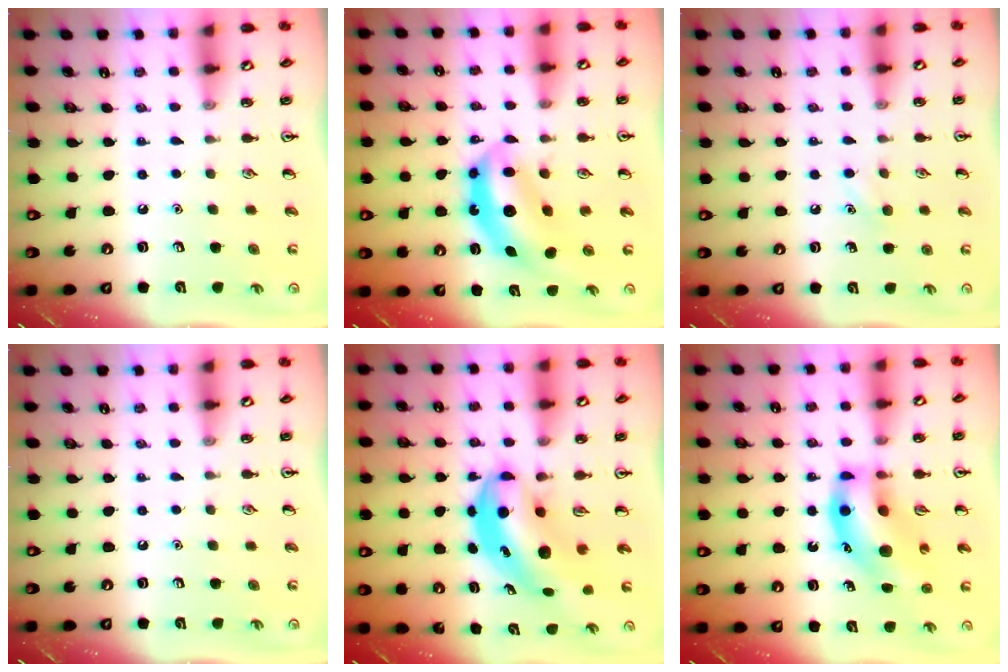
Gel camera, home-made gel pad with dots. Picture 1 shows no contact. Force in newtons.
{"total": 9.4, "press": 9.0, "slide": 3.0}
{"total": 5.2, "press": 5.0, "slide": 1.6}
{"total": 0.0}
{"total": 7.6, "press": 7.4, "slide": 2.0}
{"total": 16.3, "press": 15.9, "slide": 3.6}